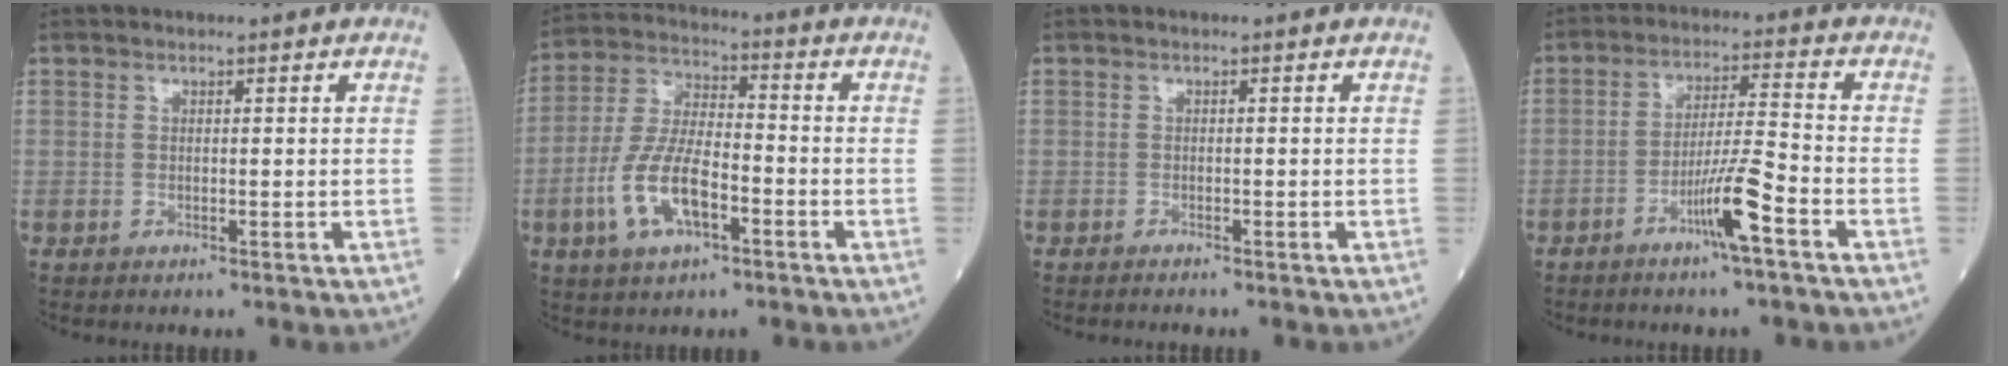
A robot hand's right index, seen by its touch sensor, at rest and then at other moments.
{"total": 11.1, "force": [-4.0, 4.2, 9.5], "torque": [-0.203, 0.005, -0.076]}
{"total": 1.0, "force": [-0.9, -0.1, 0.2], "torque": [-0.006, 0.000, -0.015]}
{"total": 7.5, "force": [-4.0, -0.5, 6.4], "torque": [-0.118, -0.001, -0.075]}